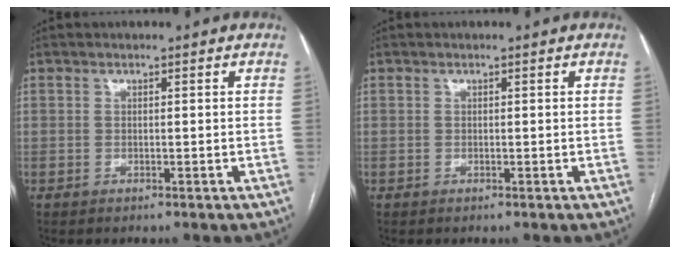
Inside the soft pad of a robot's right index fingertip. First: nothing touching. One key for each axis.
{"total": 0.0}